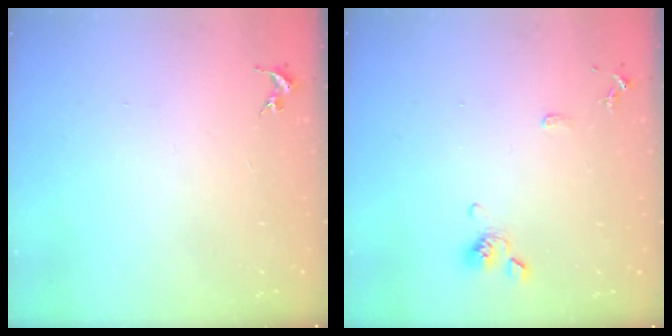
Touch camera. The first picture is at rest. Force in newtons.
{"total": 9.1, "press": 8.9, "slide": 1.9}